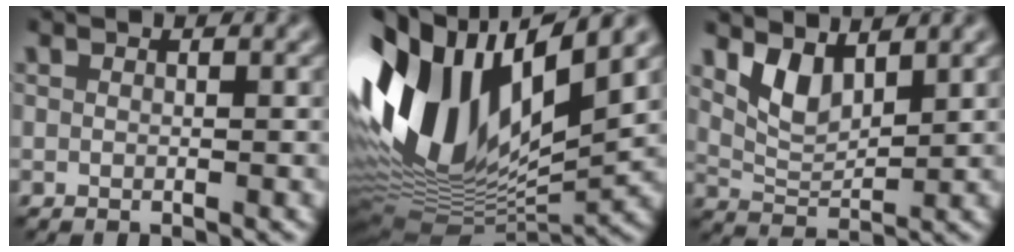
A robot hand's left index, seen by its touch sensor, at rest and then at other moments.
{"total": 16.0, "force": [2.5, 7.8, 13.8], "torque": [-0.295, 0.011, 0.043]}
{"total": 3.0, "force": [1.6, 1.4, 2.1], "torque": [-0.048, -0.010, 0.041]}